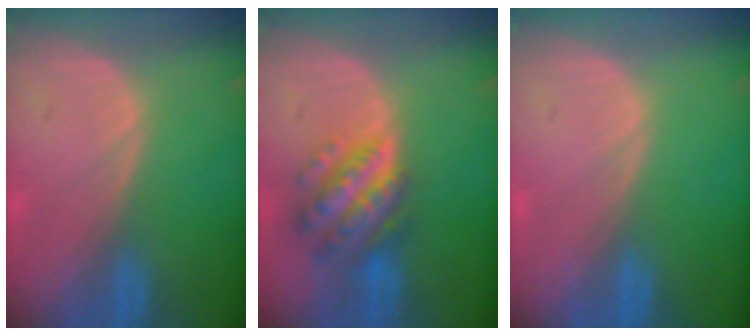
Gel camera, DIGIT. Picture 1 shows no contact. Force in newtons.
{"total": 7.7, "press": 7.7, "slide": 0.4}
{"total": 0.0}